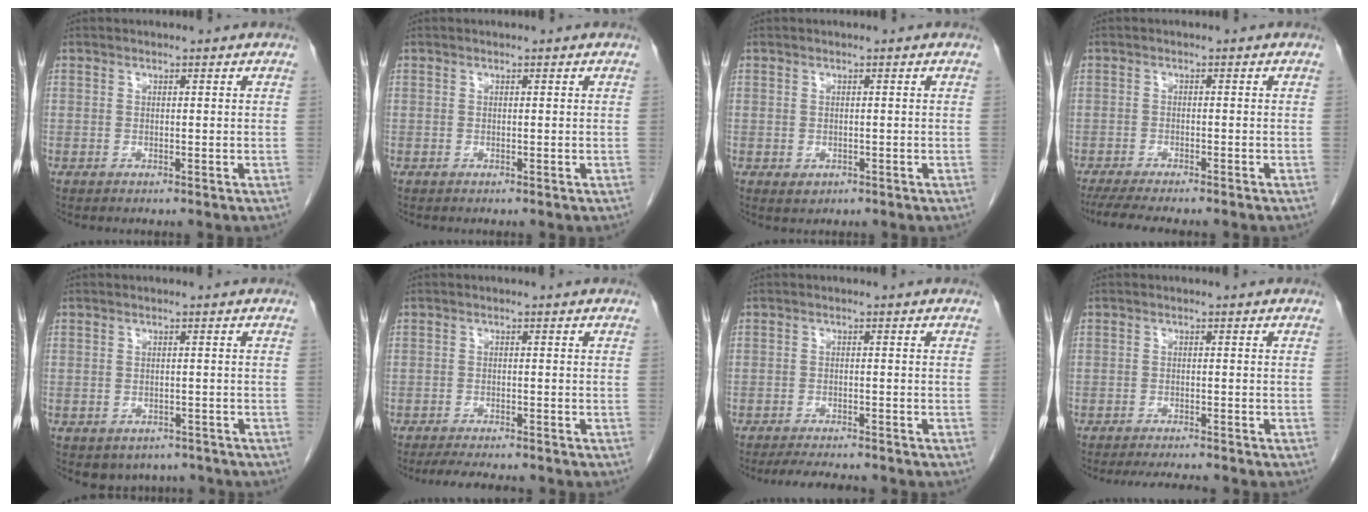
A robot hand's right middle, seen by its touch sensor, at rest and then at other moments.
{"total": 0.0}
{"total": 1.1, "force": [-0.4, 0.9, 0.5], "torque": [-0.011, 0.000, 0.002]}
{"total": 9.1, "force": [-7.7, 1.1, 4.7], "torque": [-0.066, -0.013, -0.114]}
{"total": 4.3, "force": [-3.3, 2.6, 0.6], "torque": [0.004, 0.010, -0.040]}
{"total": 6.4, "force": [-5.6, 1.0, 2.8], "torque": [-0.041, -0.012, -0.084]}
{"total": 6.1, "force": [-5.5, 0.9, 2.4], "torque": [-0.034, -0.013, -0.083]}
{"total": 5.3, "force": [-4.9, 0.4, 2.0], "torque": [-0.024, -0.012, -0.073]}